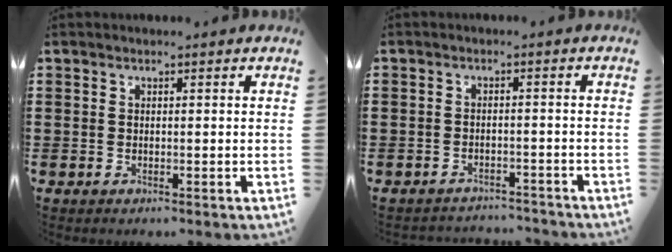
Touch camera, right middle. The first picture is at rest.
{"total": 2.5, "force": [-2.4, 0.4, -0.3], "torque": [-0.002, 0.002, -0.056]}